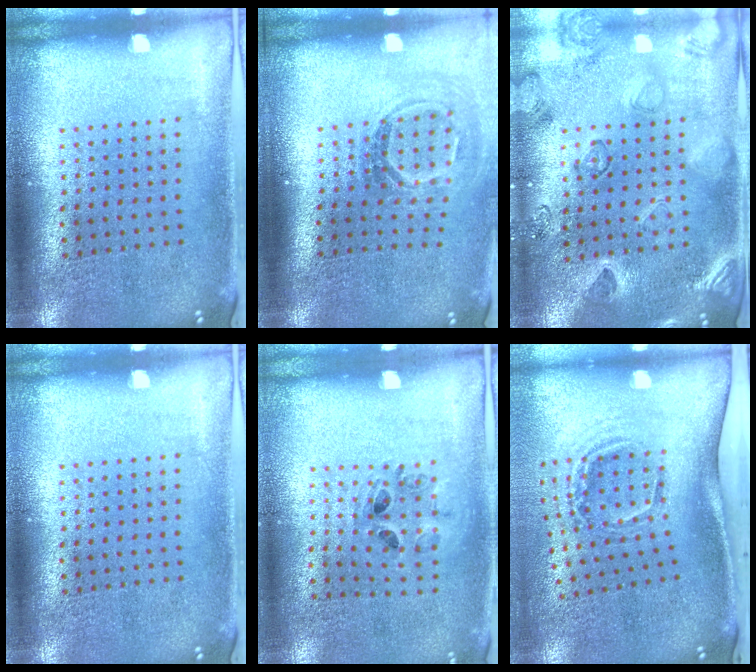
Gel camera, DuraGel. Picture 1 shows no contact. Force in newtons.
{"total": 1.7, "press": 1.2, "slide": 1.3}
{"total": 2.3, "press": 2.1, "slide": 0.9}
{"total": 0.0}
{"total": 0.9, "press": 0.8, "slide": 0.2}
{"total": 2.0, "press": 1.3, "slide": 1.6}